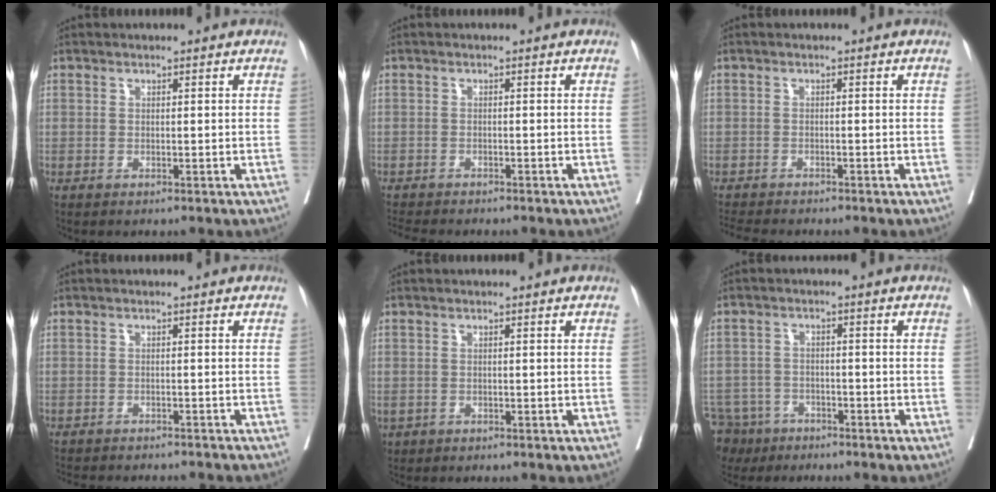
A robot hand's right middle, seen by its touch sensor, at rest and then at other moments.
{"total": 5.0, "force": [-4.6, 0.6, 1.9], "torque": [-0.027, -0.008, -0.071]}
{"total": 5.1, "force": [-4.7, 0.4, 1.8], "torque": [-0.025, -0.010, -0.076]}
{"total": 11.6, "force": [-10.6, 2.2, 4.2], "torque": [-0.061, -0.010, -0.126]}
{"total": 1.3, "force": [-0.6, 1.0, 0.5], "torque": [-0.012, 0.000, -0.005]}
{"total": 9.9, "force": [-7.1, 6.8, 1.9], "torque": [-0.064, -0.004, -0.116]}